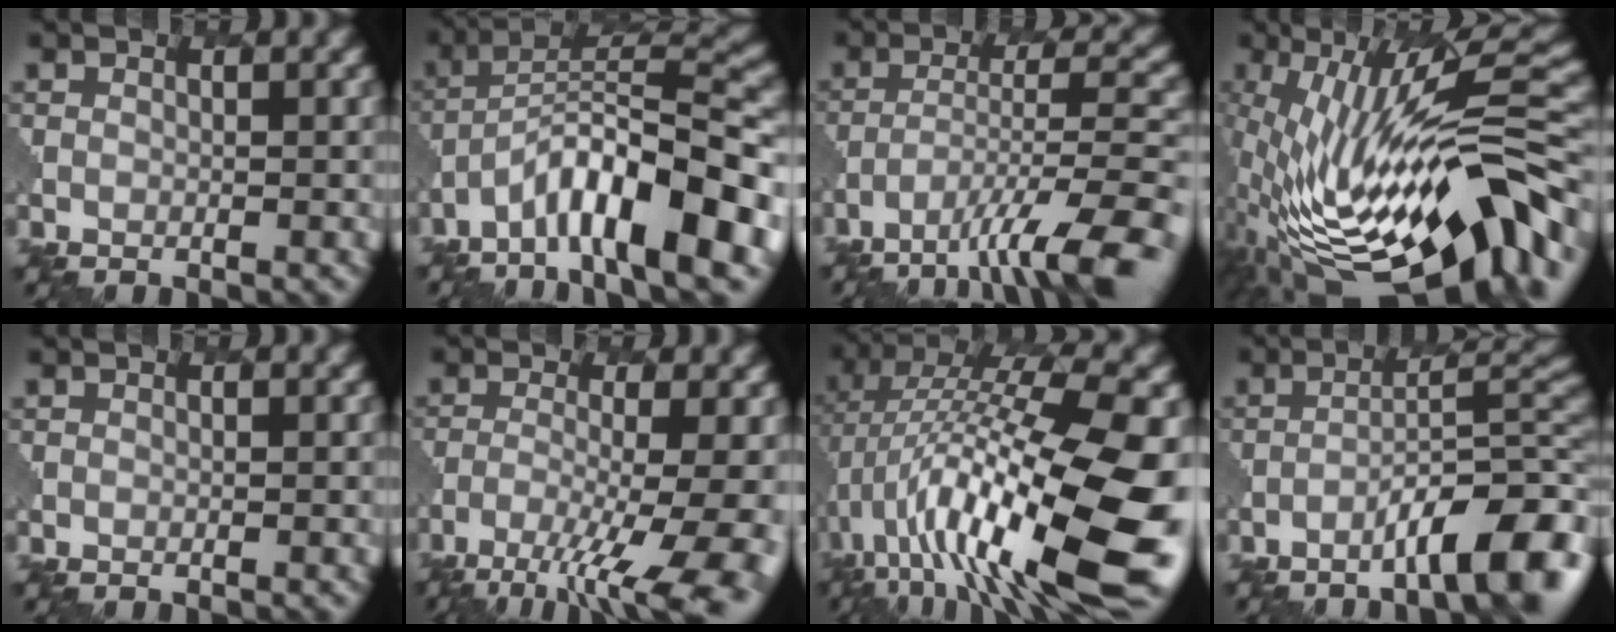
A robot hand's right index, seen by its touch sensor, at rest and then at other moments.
{"total": 11.9, "force": [-6.2, 3.6, 9.5], "torque": [-0.157, 0.018, -0.109]}
{"total": 9.2, "force": [-6.2, 1.8, 6.6], "torque": [-0.106, 0.010, -0.100]}
{"total": 16.3, "force": [-3.3, 6.1, 14.7], "torque": [-0.251, 0.028, -0.064]}
{"total": 0.0}
{"total": 10.1, "force": [-5.9, 2.5, 7.8], "torque": [-0.142, -0.017, -0.083]}
{"total": 15.3, "force": [-1.1, 5.3, 14.3], "torque": [-0.262, 0.017, -0.013]}
{"total": 8.8, "force": [-5.2, 1.5, 6.9], "torque": [-0.101, 0.018, -0.077]}